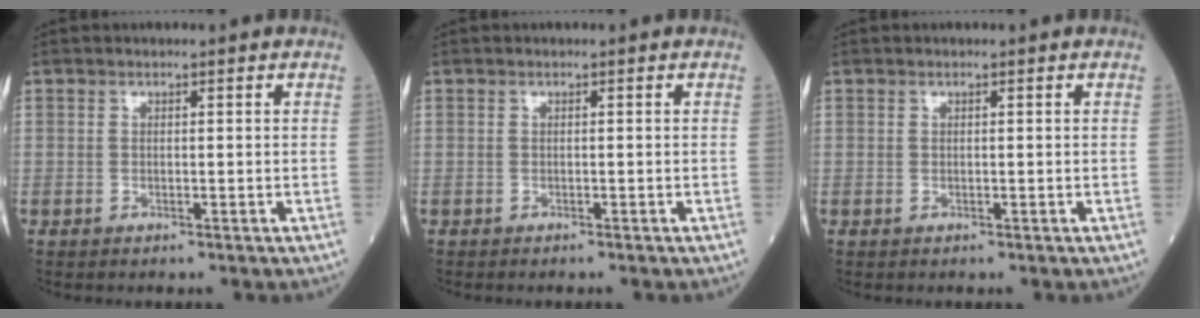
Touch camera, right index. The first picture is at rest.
{"total": 0.6, "force": [-0.5, -0.1, 0.2], "torque": [-0.004, -0.001, -0.011]}
{"total": 0.0}